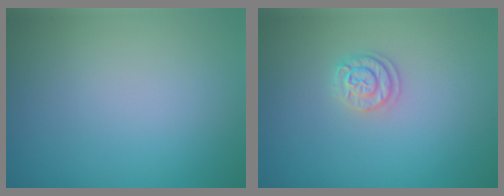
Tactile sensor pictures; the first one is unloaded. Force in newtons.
{"total": 1.7, "press": 1.7, "slide": 0.3}